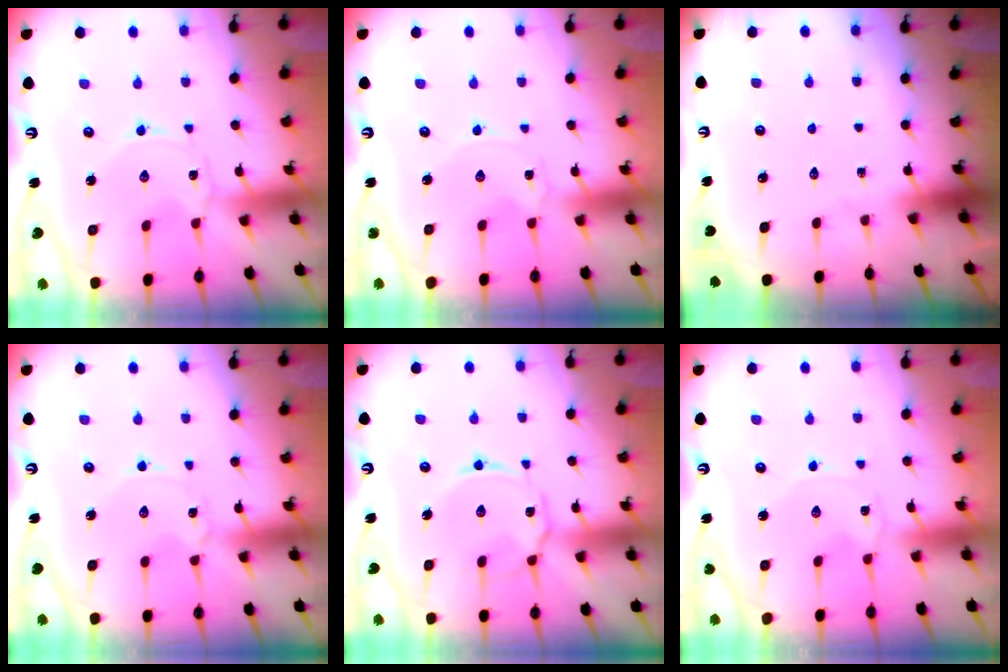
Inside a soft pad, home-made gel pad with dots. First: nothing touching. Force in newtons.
{"total": 0.0}
{"total": 0.0}
{"total": 0.0}
{"total": 8.6, "press": 8.5, "slide": 0.7}
{"total": 0.0}